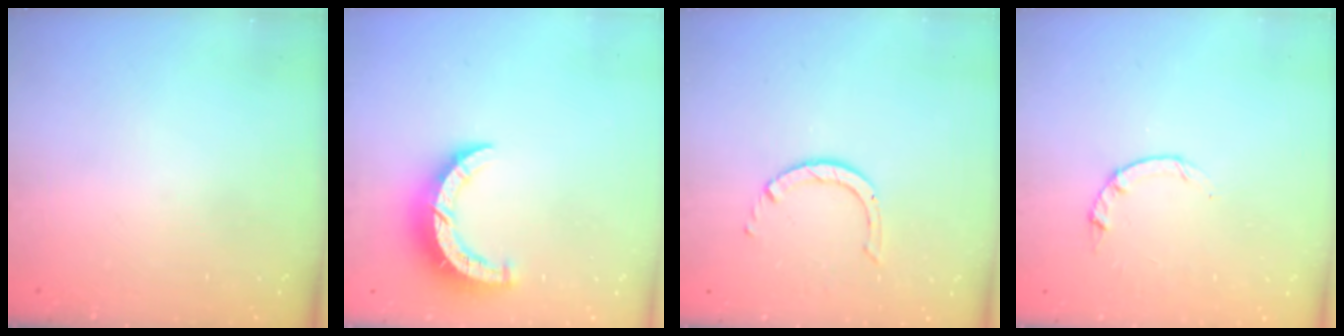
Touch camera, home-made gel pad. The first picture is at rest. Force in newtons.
{"total": 7.9, "press": 7.8, "slide": 0.6}
{"total": 1.4, "press": 1.4, "slide": 0.2}
{"total": 2.2, "press": 2.1, "slide": 0.4}